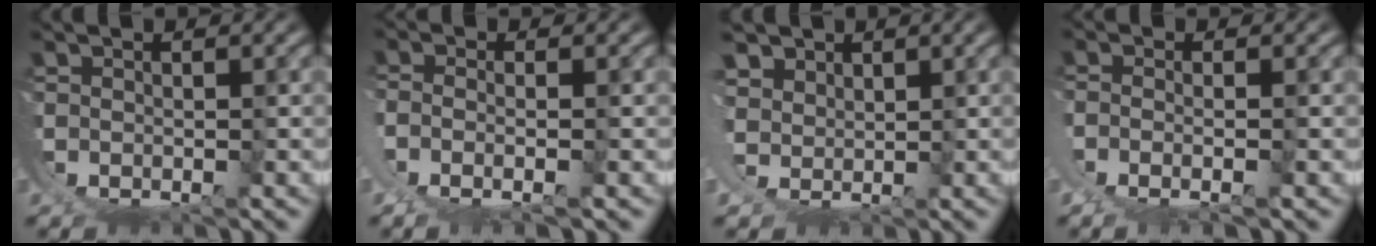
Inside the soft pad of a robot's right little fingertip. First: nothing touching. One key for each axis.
{"total": 2.8, "fx": 0.6, "fy": 0.7, "fz": 2.7, "tx": -0.071, "ty": -0.018, "tz": 0.021}
{"total": 5.8, "fx": 2.9, "fy": 4.7, "fz": 1.9, "tx": -0.072, "ty": -0.012, "tz": 0.045}
{"total": 2.3, "fx": 0.2, "fy": 0.1, "fz": 2.3, "tx": -0.055, "ty": -0.014, "tz": 0.012}